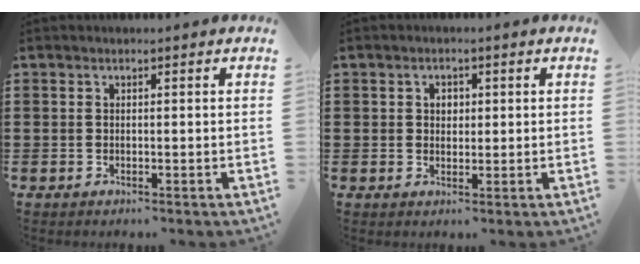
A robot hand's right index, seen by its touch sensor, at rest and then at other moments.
{"total": 1.8, "force": [0.4, 1.5, 1.0], "torque": [-0.023, 0.010, 0.005]}